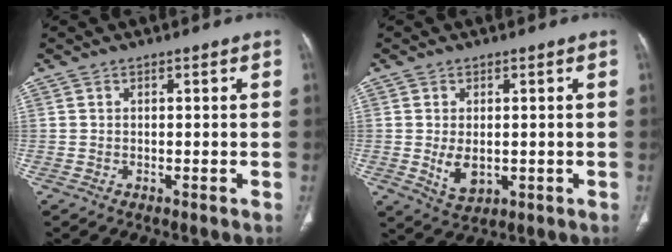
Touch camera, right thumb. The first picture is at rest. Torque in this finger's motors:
{"motor_torque": [-0.28, 0.33, 0.30, 0.43, 0.20]}